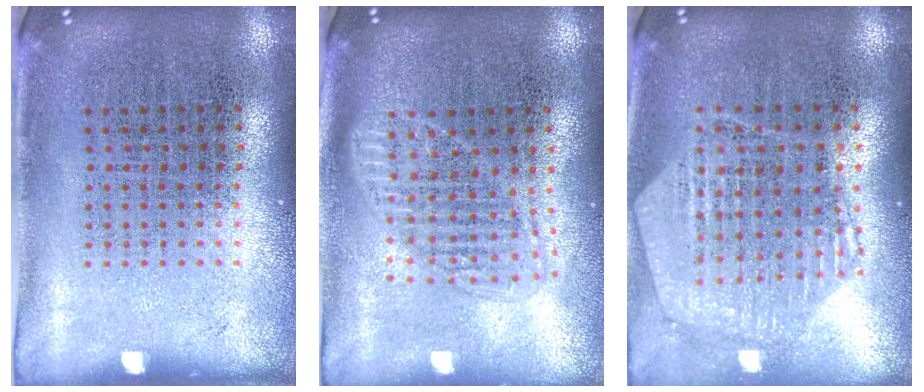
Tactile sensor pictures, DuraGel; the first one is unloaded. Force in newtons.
{"total": 1.6, "press": 1.4, "slide": 0.7}
{"total": 1.2, "press": 1.2, "slide": 0.2}